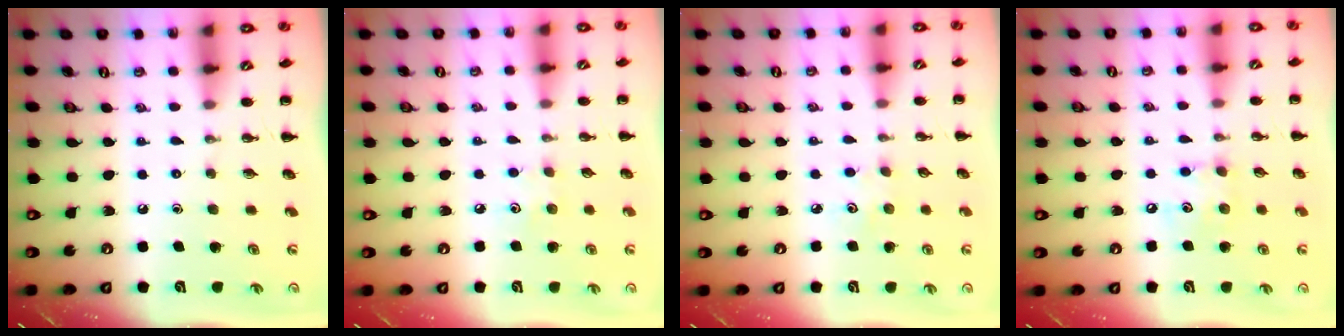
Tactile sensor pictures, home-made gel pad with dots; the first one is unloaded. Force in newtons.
{"total": 4.7, "press": 4.5, "slide": 1.2}
{"total": 2.9, "press": 2.8, "slide": 0.8}
{"total": 6.2, "press": 6.2, "slide": 0.6}